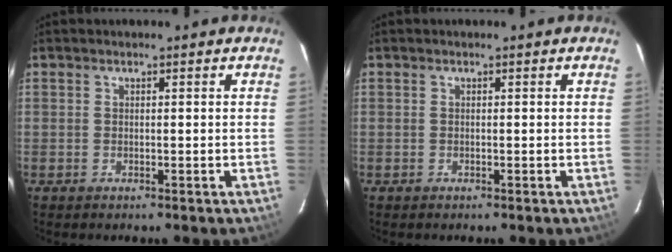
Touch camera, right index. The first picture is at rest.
{"total": 0.0}